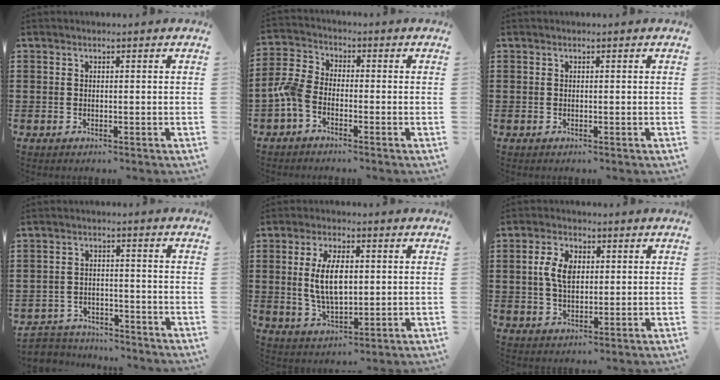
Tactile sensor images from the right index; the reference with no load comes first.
{"total": 4.9, "force": [-2.9, 2.6, 2.9], "torque": [-0.089, -0.001, -0.067]}
{"total": 0.0}
{"total": 3.7, "force": [-3.6, 0.6, -0.2], "torque": [-0.012, -0.003, -0.081]}
{"total": 8.2, "force": [0.8, 3.8, 7.3], "torque": [-0.146, 0.003, 0.009]}
{"total": 5.5, "force": [0.9, 3.4, 4.2], "torque": [-0.098, 0.012, 0.012]}